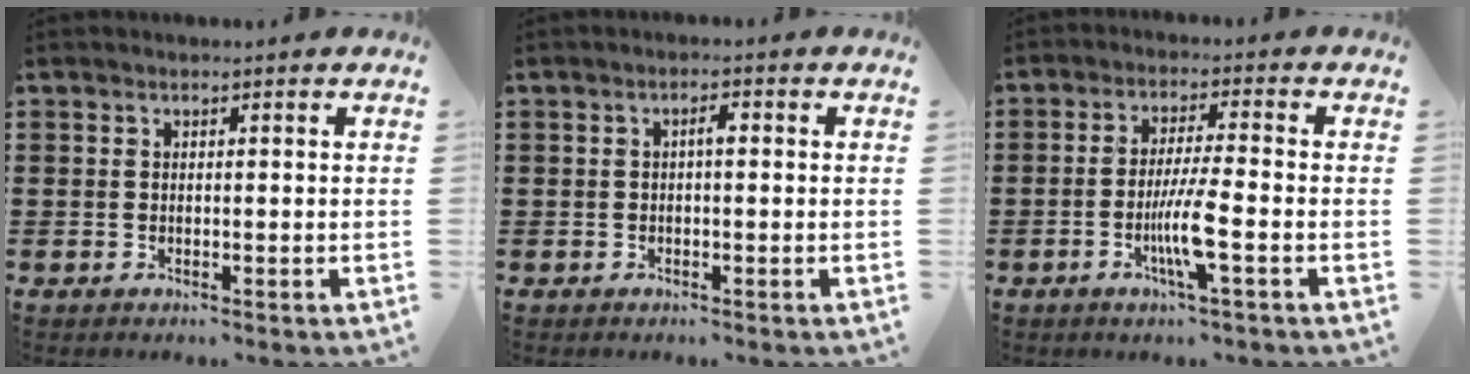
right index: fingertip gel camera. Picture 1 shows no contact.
{"total": 1.6, "force": [-0.1, 0.4, 1.5], "torque": [-0.029, 0.004, -0.004]}
{"total": 6.5, "force": [-2.2, 0.2, 6.1], "torque": [-0.122, -0.016, -0.044]}